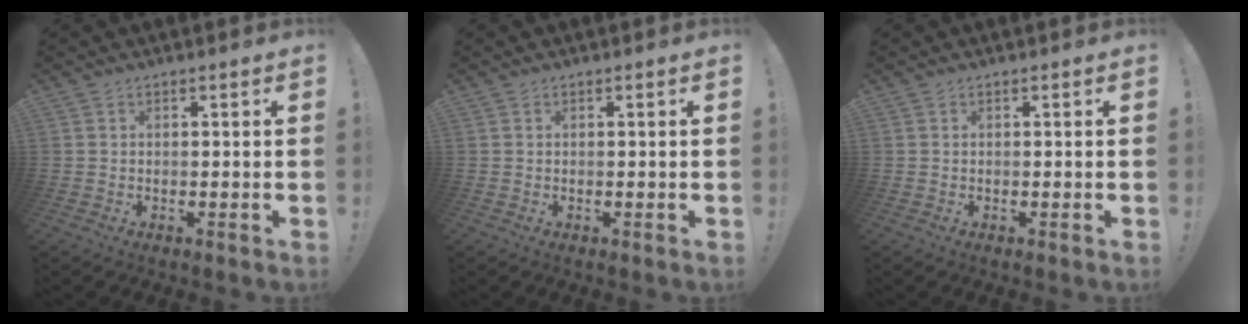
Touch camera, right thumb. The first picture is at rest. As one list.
[{"total": 0.0}, {"total": 0.0}]